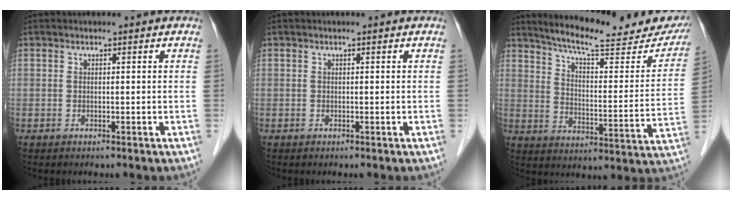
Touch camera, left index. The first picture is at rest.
{"total": 0.0}
{"total": 21.4, "force": [19.3, 3.4, 8.8], "torque": [-0.124, -0.034, 0.254]}